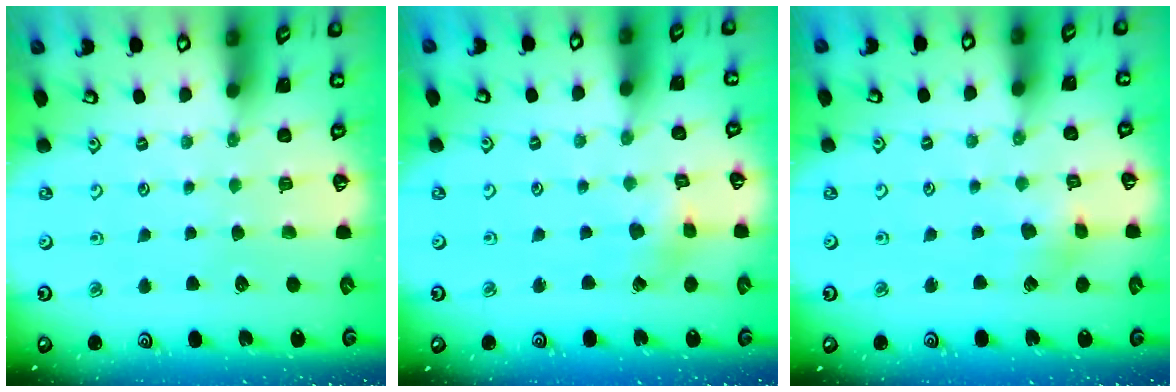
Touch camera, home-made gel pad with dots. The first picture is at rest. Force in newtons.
{"total": 2.9, "press": 2.9, "slide": 0.2}
{"total": 3.7, "press": 3.7, "slide": 0.5}